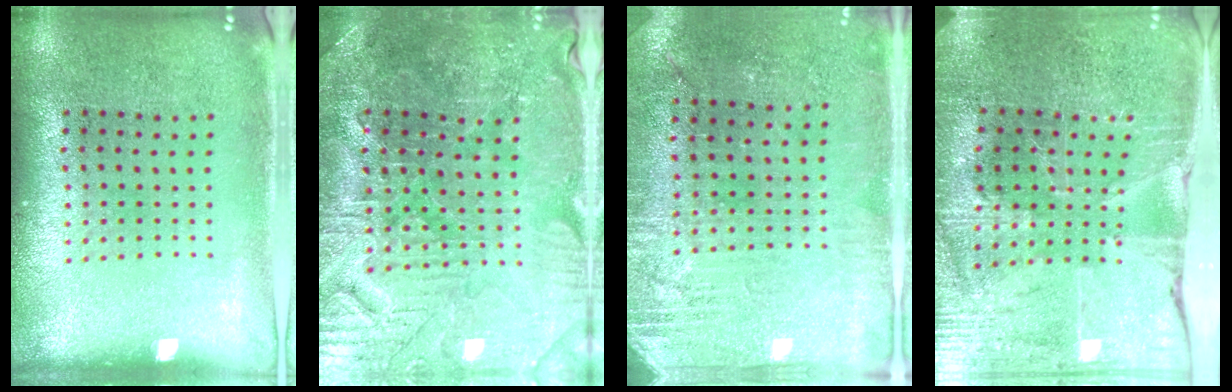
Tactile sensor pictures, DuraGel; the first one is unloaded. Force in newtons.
{"total": 3.6, "press": 3.6, "slide": 0.5}
{"total": 2.8, "press": 2.6, "slide": 1.0}
{"total": 3.4, "press": 3.3, "slide": 0.4}